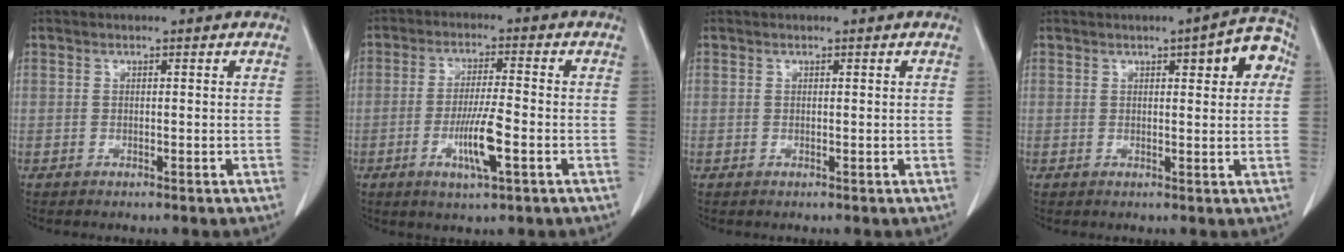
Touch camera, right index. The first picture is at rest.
{"total": 7.4, "force": [-2.6, 0.4, 6.9], "torque": [-0.129, -0.010, -0.046]}
{"total": 0.0}
{"total": 6.0, "force": [1.9, 1.5, 5.5], "torque": [-0.060, 0.018, 0.016]}